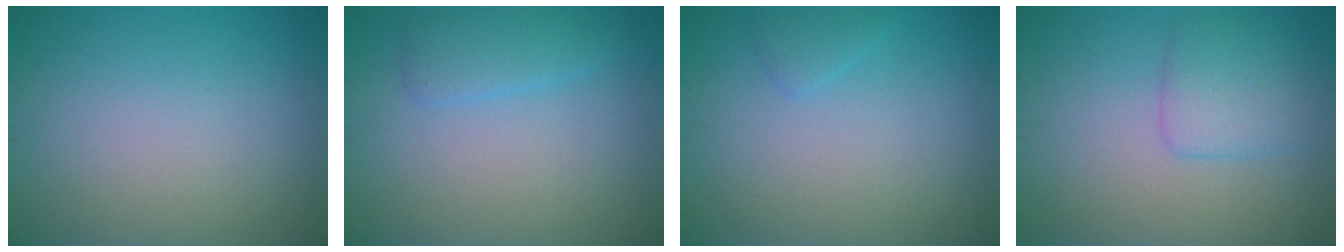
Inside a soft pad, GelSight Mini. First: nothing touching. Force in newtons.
{"total": 2.2, "press": 2.2, "slide": 0.1}
{"total": 1.0, "press": 1.0, "slide": 0.1}
{"total": 2.8, "press": 2.8, "slide": 0.2}